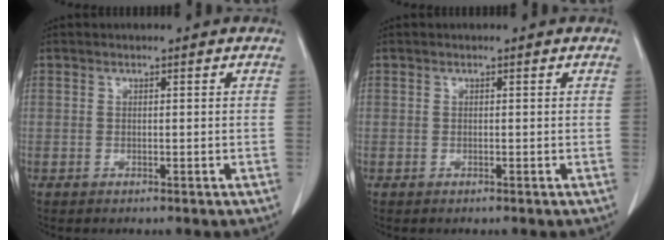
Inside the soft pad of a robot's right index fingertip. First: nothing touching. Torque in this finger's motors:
{"motor_torque": [0.05, -0.02, 0.01, 0.01]}